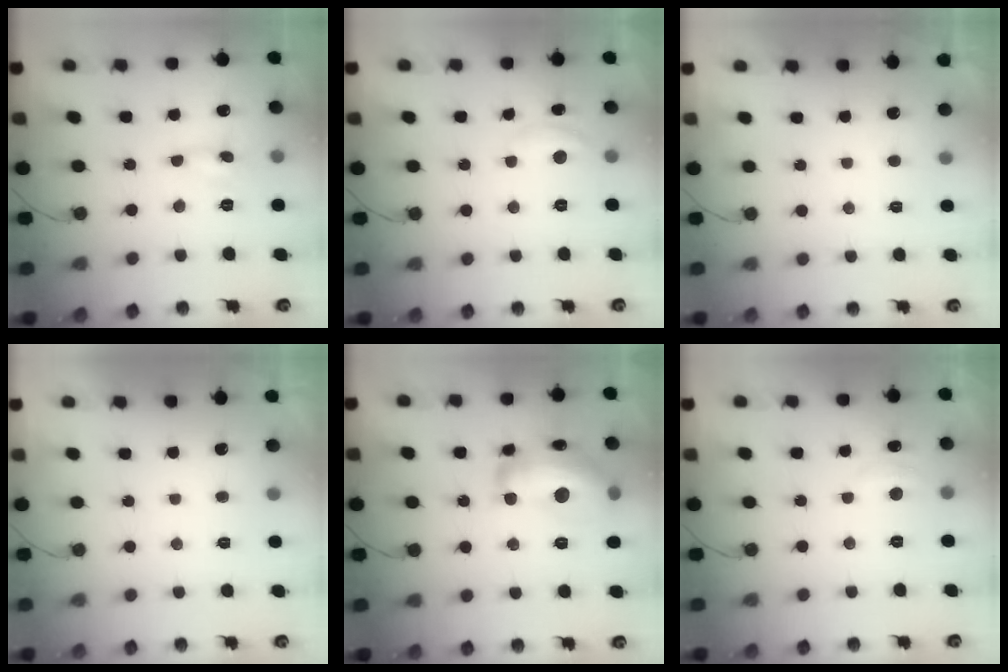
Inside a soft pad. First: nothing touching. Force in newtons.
{"total": 5.7, "press": 5.7, "slide": 0.2}
{"total": 0.0}
{"total": 0.0}
{"total": 18.6, "press": 18.6, "slide": 1.0}
{"total": 3.7, "press": 3.6, "slide": 0.4}